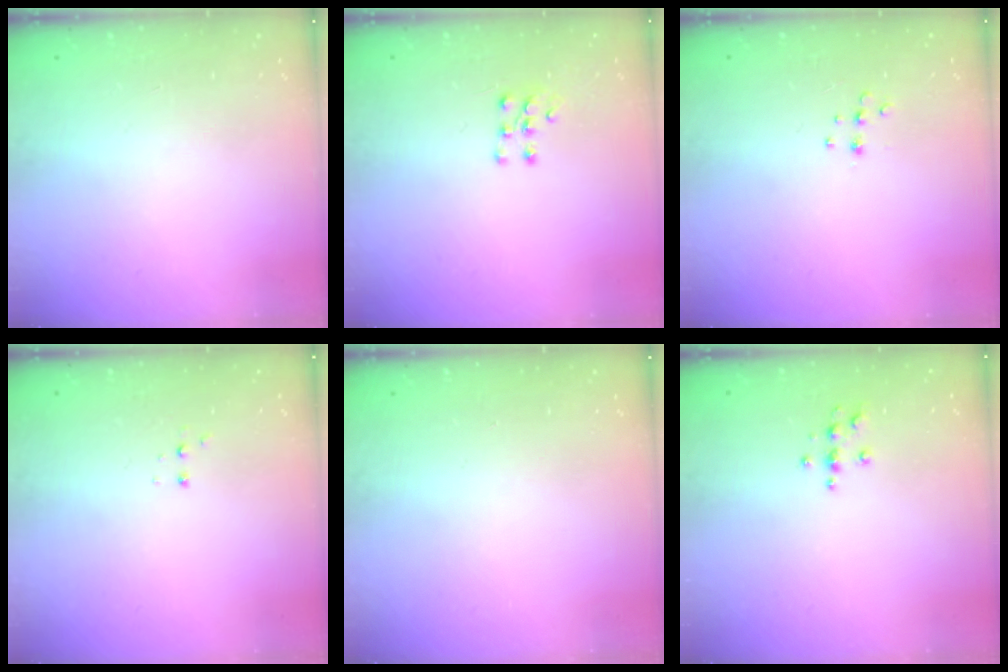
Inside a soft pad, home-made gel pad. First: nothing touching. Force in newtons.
{"total": 5.6, "press": 5.5, "slide": 0.6}
{"total": 5.6, "press": 5.6, "slide": 0.6}
{"total": 2.8, "press": 2.7, "slide": 0.5}
{"total": 0.0}
{"total": 4.8, "press": 4.7, "slide": 0.6}